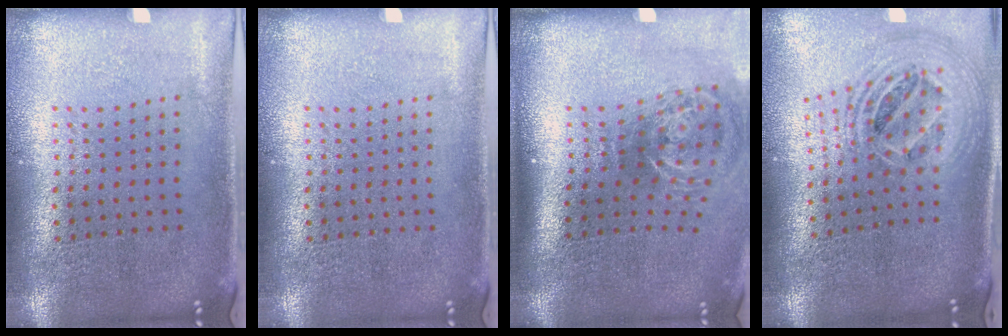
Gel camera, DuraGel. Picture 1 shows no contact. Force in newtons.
{"total": 0.0}
{"total": 2.2, "press": 1.3, "slide": 1.8}
{"total": 2.4, "press": 1.8, "slide": 1.6}